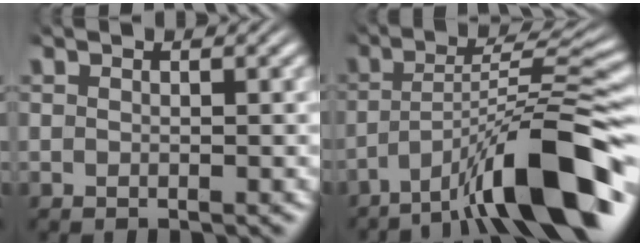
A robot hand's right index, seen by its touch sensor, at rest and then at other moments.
{"total": 9.2, "force": [-3.6, 2.2, 8.2], "torque": [-0.114, 0.002, -0.044]}